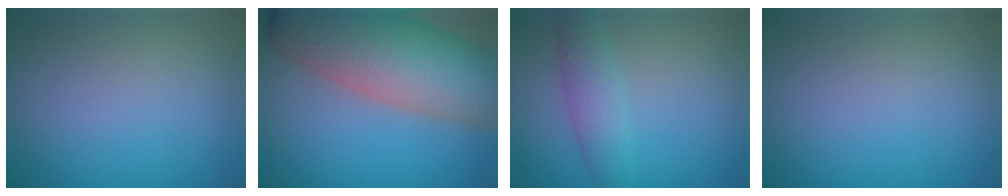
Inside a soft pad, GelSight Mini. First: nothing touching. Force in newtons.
{"total": 13.1, "press": 13.0, "slide": 0.7}
{"total": 3.1, "press": 3.1, "slide": 0.1}
{"total": 0.0}